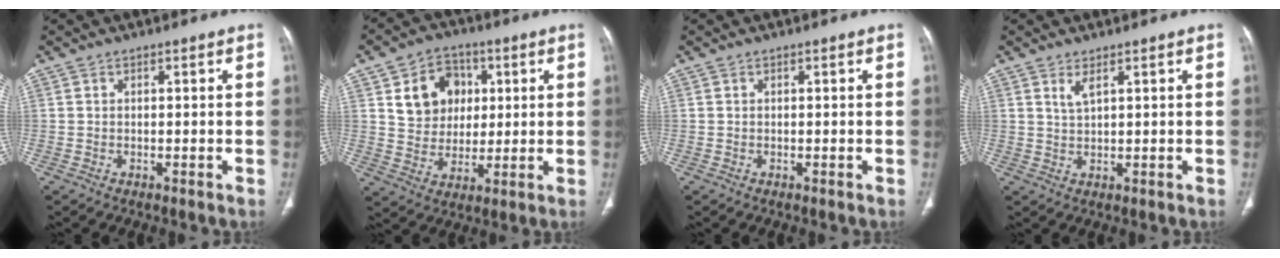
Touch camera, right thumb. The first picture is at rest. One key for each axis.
{"total": 11.4, "fx": 3.5, "fy": 9.4, "fz": 5.4, "tx": -0.045, "ty": -0.006, "tz": 0.064}
{"total": 0.0}
{"total": 2.2, "fx": 1.4, "fy": 0.6, "fz": 1.7, "tx": -0.039, "ty": -0.008, "tz": 0.033}